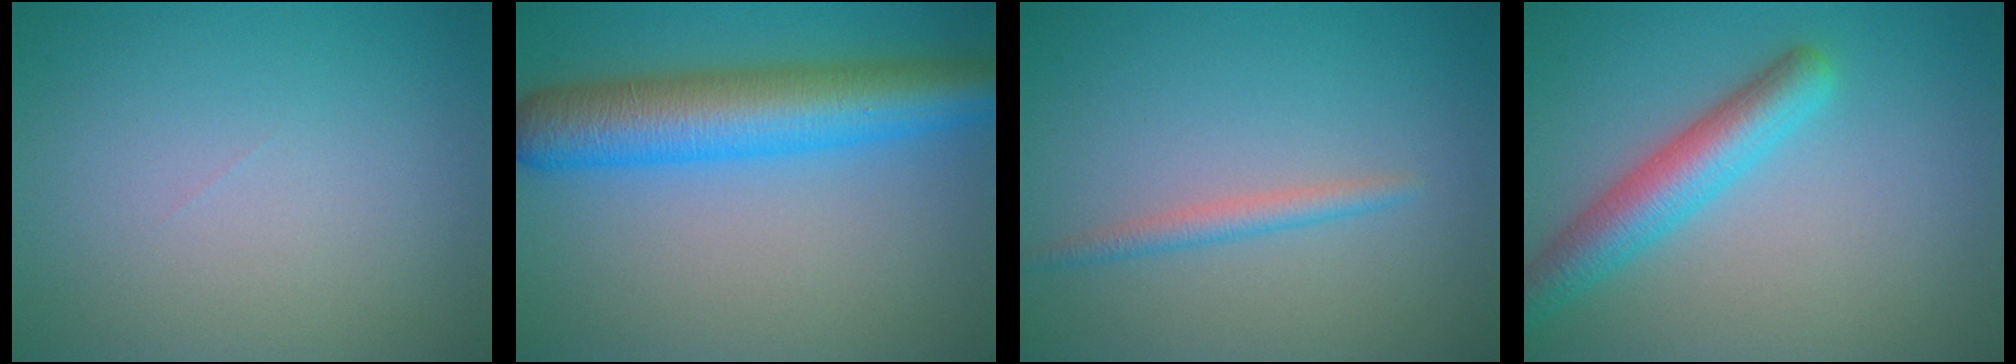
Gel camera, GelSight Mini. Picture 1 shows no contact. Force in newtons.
{"total": 8.8, "press": 8.8, "slide": 0.3}
{"total": 1.6, "press": 1.6, "slide": 0.0}
{"total": 4.6, "press": 4.6, "slide": 0.2}